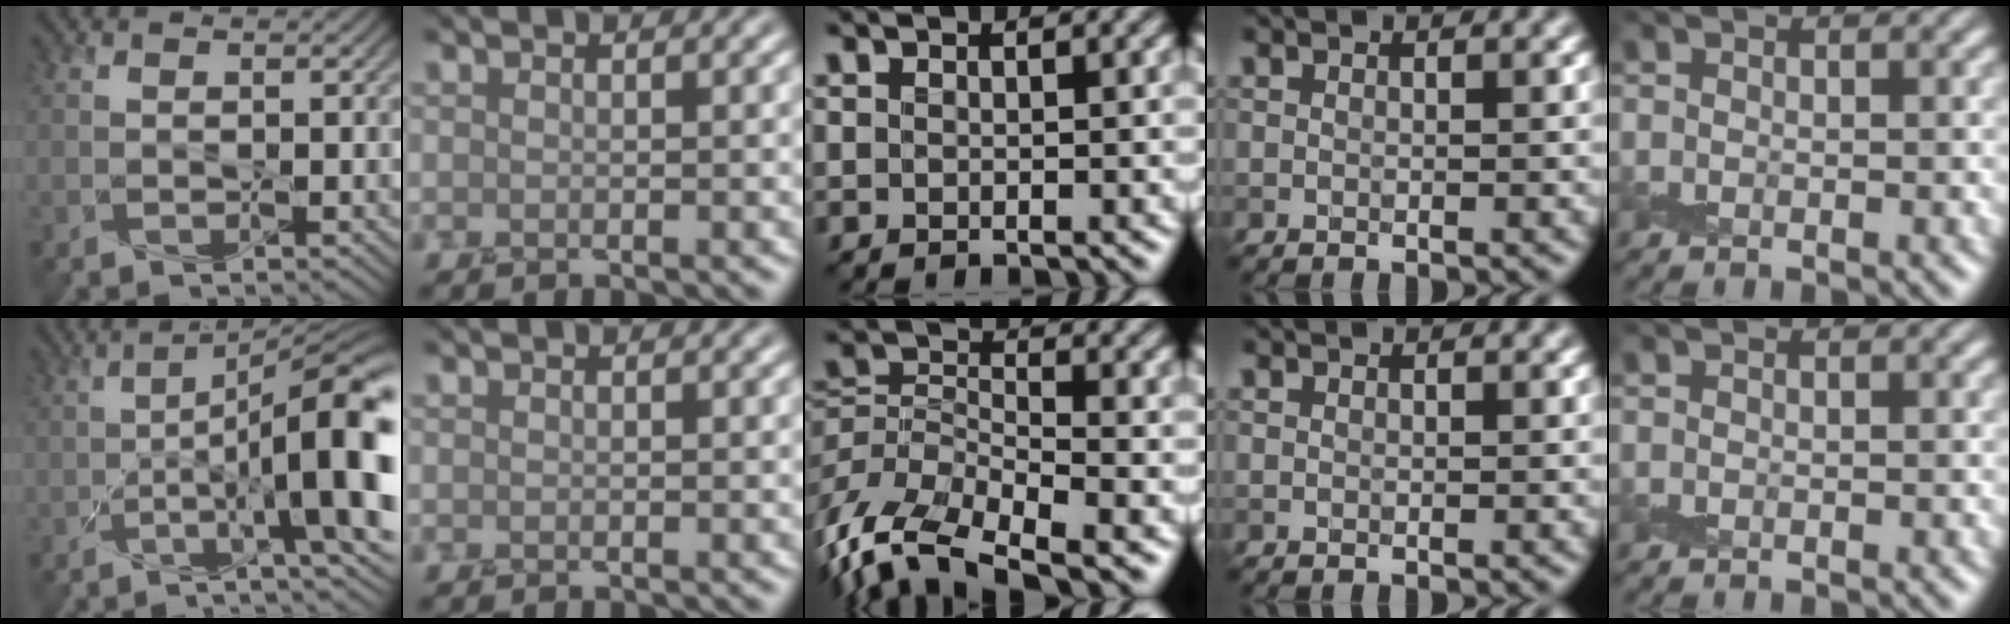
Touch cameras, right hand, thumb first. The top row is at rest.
{"thumb": {"total": 13.1, "force": [-1.5, 3.2, 12.6], "torque": [-0.177, 0.004, -0.032]}, "middle": {"total": 8.2, "force": [-5.8, 3.0, 4.9], "torque": [-0.100, -0.008, -0.123]}}